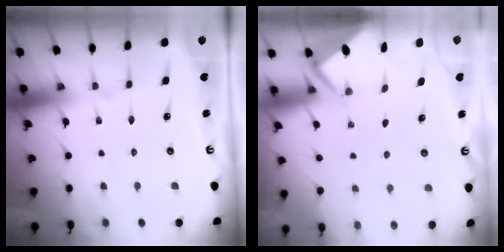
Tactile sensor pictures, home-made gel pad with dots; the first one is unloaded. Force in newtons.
{"total": 2.7, "press": 2.7, "slide": 0.3}